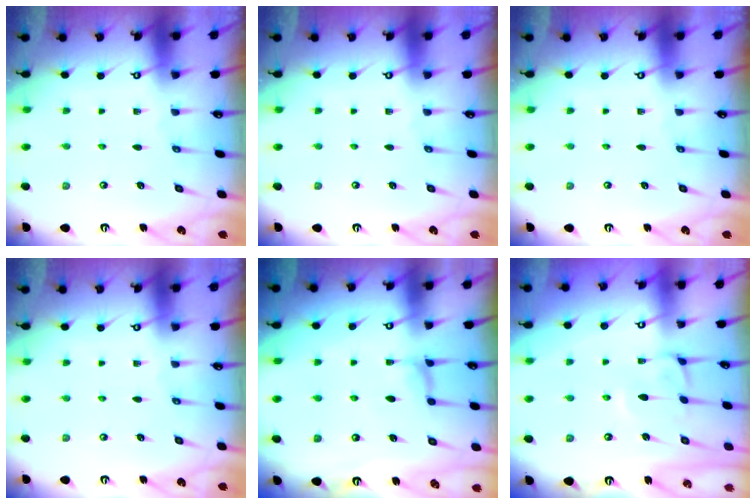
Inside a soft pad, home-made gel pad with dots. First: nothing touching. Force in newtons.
{"total": 0.0}
{"total": 0.6, "press": 0.6, "slide": 0.1}
{"total": 0.0}
{"total": 0.0}
{"total": 1.7, "press": 1.5, "slide": 0.8}